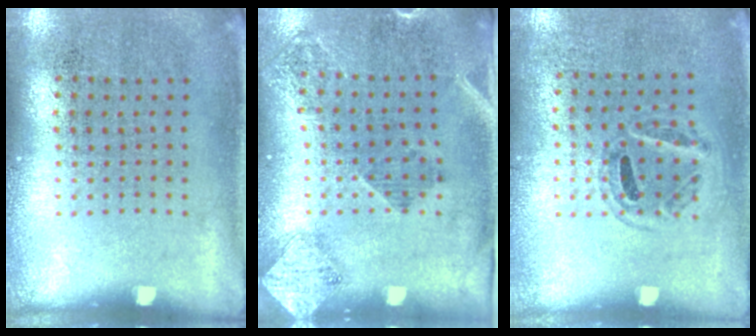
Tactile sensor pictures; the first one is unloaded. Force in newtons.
{"total": 1.8, "press": 1.5, "slide": 1.1}
{"total": 0.9, "press": 0.8, "slide": 0.4}